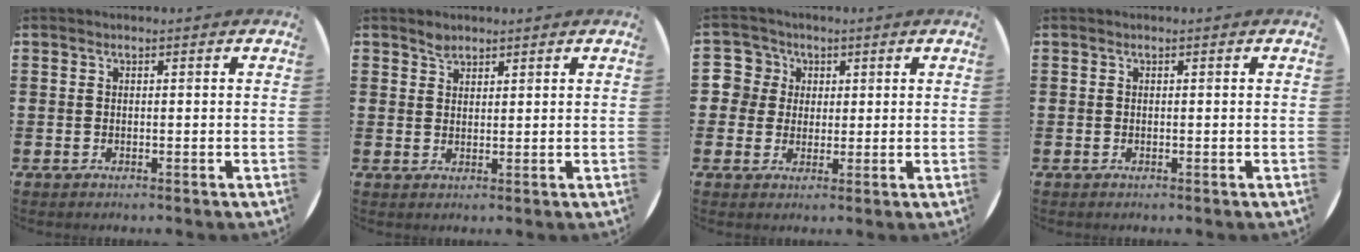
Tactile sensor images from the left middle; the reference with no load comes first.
{"total": 1.7, "force": [1.5, 0.8, 0.1], "torque": [0.003, -0.003, 0.027]}
{"total": 4.4, "force": [1.7, 4.1, 0.0], "torque": [-0.007, 0.011, 0.027]}
{"total": 0.0}